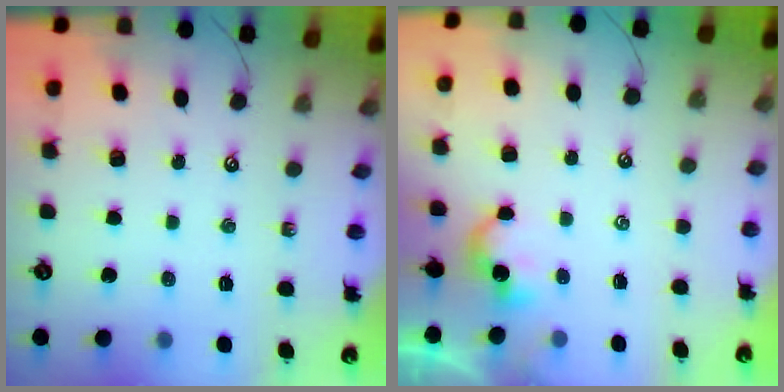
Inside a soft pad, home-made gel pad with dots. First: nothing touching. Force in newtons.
{"total": 2.1, "press": 2.1, "slide": 0.3}